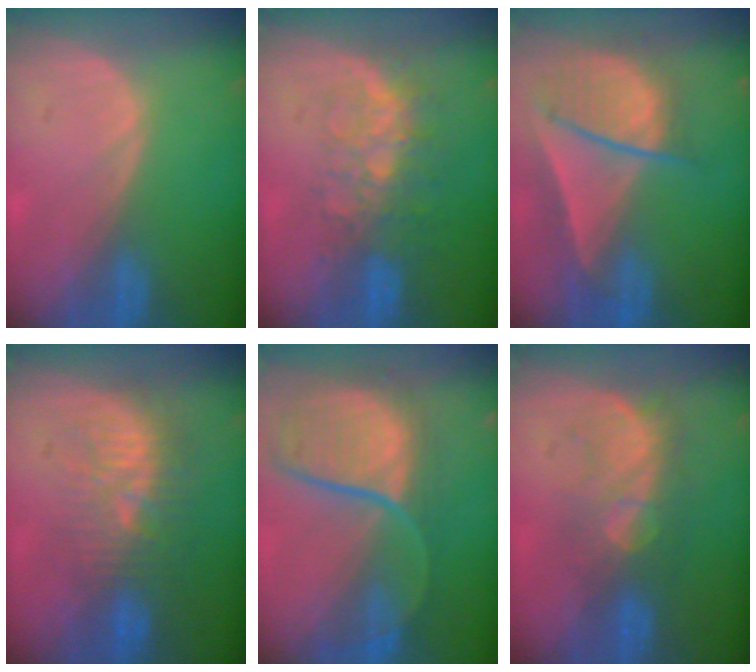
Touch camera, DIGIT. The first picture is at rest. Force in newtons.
{"total": 8.2, "press": 7.0, "slide": 4.1}
{"total": 8.9, "press": 7.9, "slide": 4.2}
{"total": 9.3, "press": 8.9, "slide": 2.5}
{"total": 10.9, "press": 9.8, "slide": 4.8}
{"total": 7.7, "press": 7.5, "slide": 1.9}